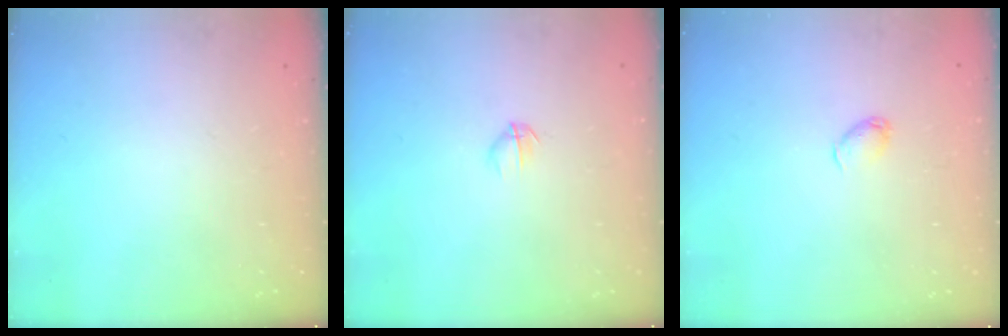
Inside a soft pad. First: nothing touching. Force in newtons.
{"total": 2.7, "press": 2.6, "slide": 0.8}
{"total": 2.9, "press": 2.8, "slide": 0.6}